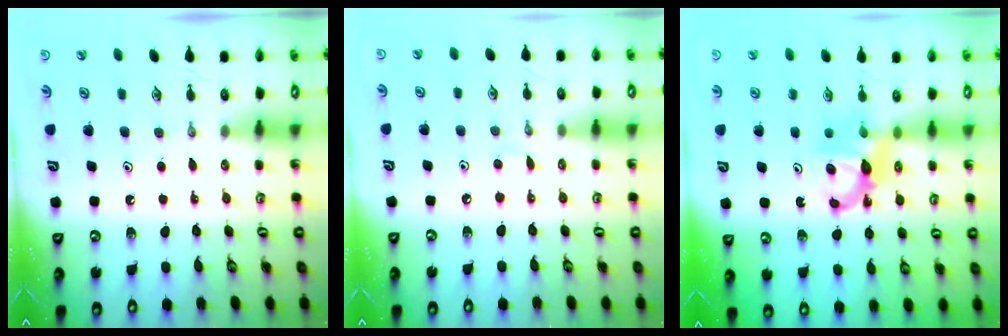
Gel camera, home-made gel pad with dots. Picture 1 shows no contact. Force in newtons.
{"total": 2.1, "press": 2.1, "slide": 0.3}
{"total": 7.1, "press": 7.1, "slide": 0.3}